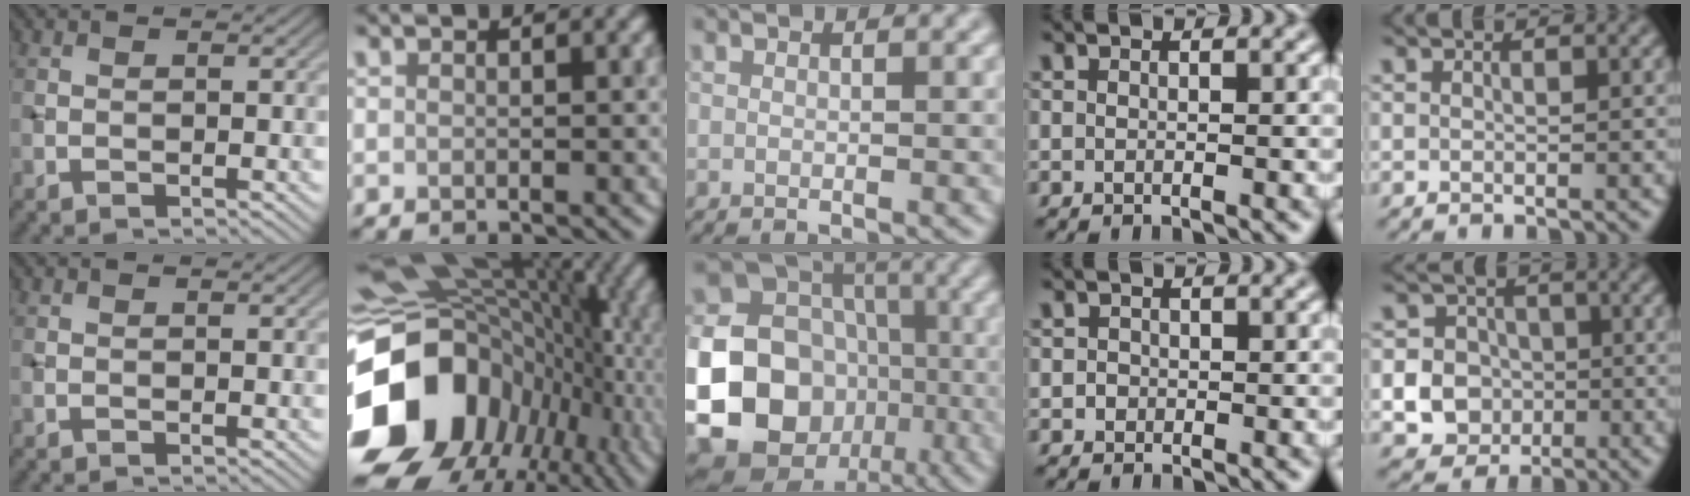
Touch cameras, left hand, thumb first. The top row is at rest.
{"index": {"total": 18.4, "force": [-3.1, 14.7, 10.7], "torque": [-0.236, -0.005, -0.046]}, "middle": {"total": 23.3, "force": [-5.8, 20.7, 9.0], "torque": [-0.203, -0.032, -0.129]}, "ring": {"total": 0.8, "force": [-0.1, 0.8, 0.1], "torque": [0.003, -0.002, -0.004]}, "little": {"total": 7.9, "force": [-2.2, 7.2, 2.3], "torque": [-0.039, -0.002, -0.064]}}